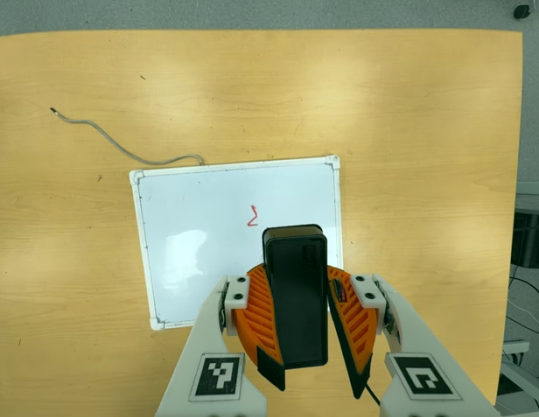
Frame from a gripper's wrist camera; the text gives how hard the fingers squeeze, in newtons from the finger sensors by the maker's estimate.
{"total": 10.5, "left": 10.4, "right": 10.5}